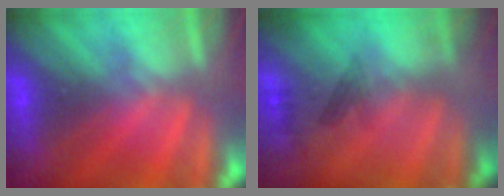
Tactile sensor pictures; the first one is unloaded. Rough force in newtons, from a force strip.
{"total": 2.3}